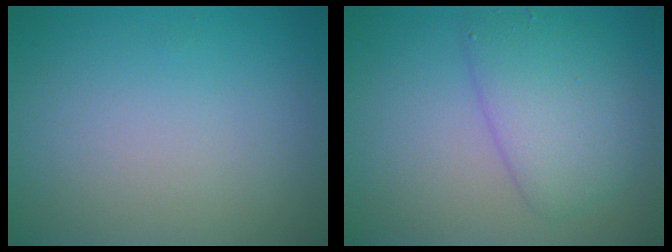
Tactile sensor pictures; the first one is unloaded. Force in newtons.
{"total": 4.4, "press": 4.4, "slide": 0.0}